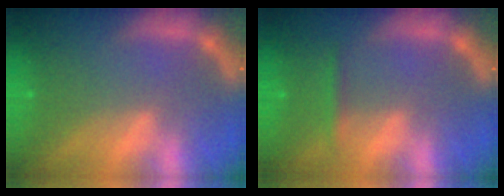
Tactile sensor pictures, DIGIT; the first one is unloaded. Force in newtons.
{"total": 1.4}